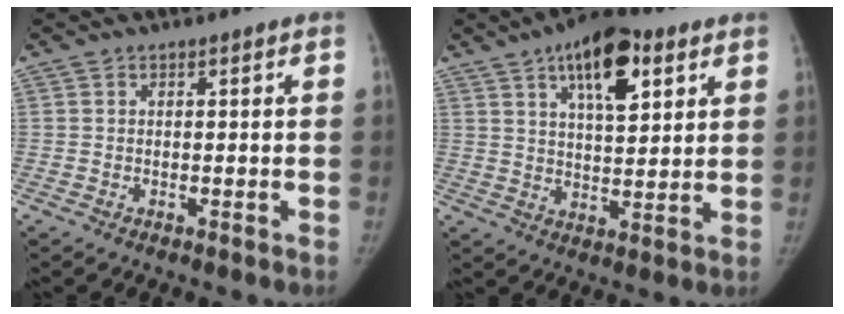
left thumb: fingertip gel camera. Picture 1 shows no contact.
{"total": 13.5, "force": [6.6, 6.0, 10.1], "torque": [-0.125, -0.016, 0.100]}